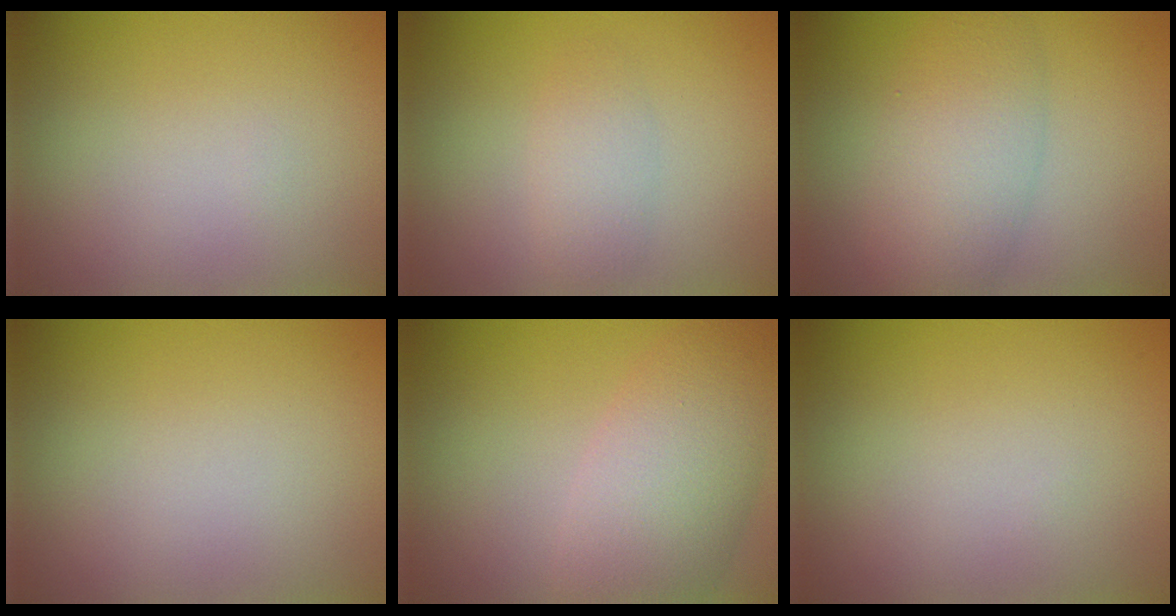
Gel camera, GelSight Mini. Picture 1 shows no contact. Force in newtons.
{"total": 1.9, "press": 1.9, "slide": 0.1}
{"total": 5.6, "press": 5.5, "slide": 0.4}
{"total": 0.0}
{"total": 6.3, "press": 6.3, "slide": 0.1}
{"total": 0.0}